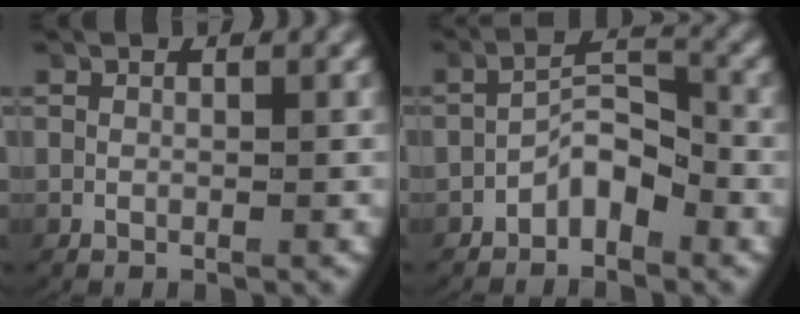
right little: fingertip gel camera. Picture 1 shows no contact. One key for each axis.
{"total": 3.2, "fx": -2.1, "fy": 1.4, "fz": 1.9, "tx": -0.031, "ty": 0.002, "tz": -0.037}